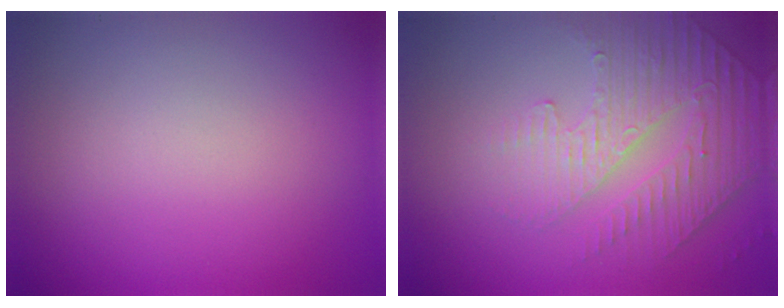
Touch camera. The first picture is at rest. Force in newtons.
{"total": 4.9, "press": 3.3, "slide": 3.6}